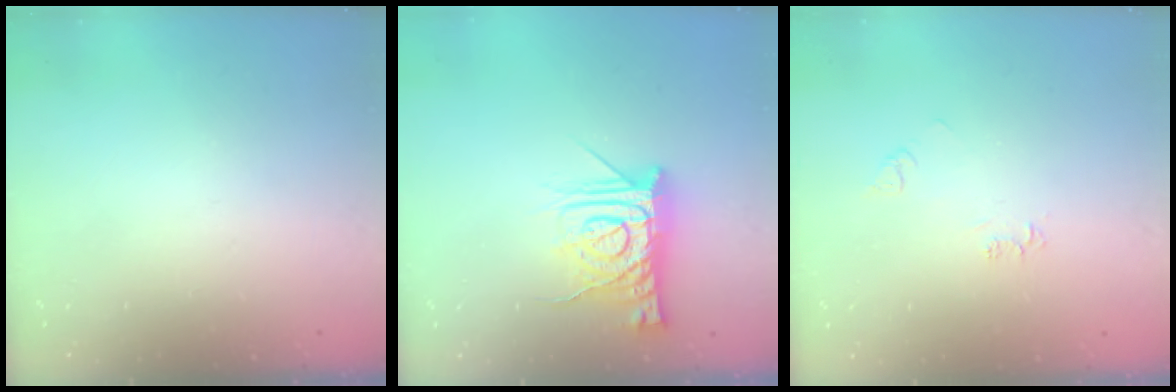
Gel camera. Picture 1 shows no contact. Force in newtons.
{"total": 14.3, "press": 14.3, "slide": 1.0}
{"total": 4.3, "press": 4.3, "slide": 0.5}